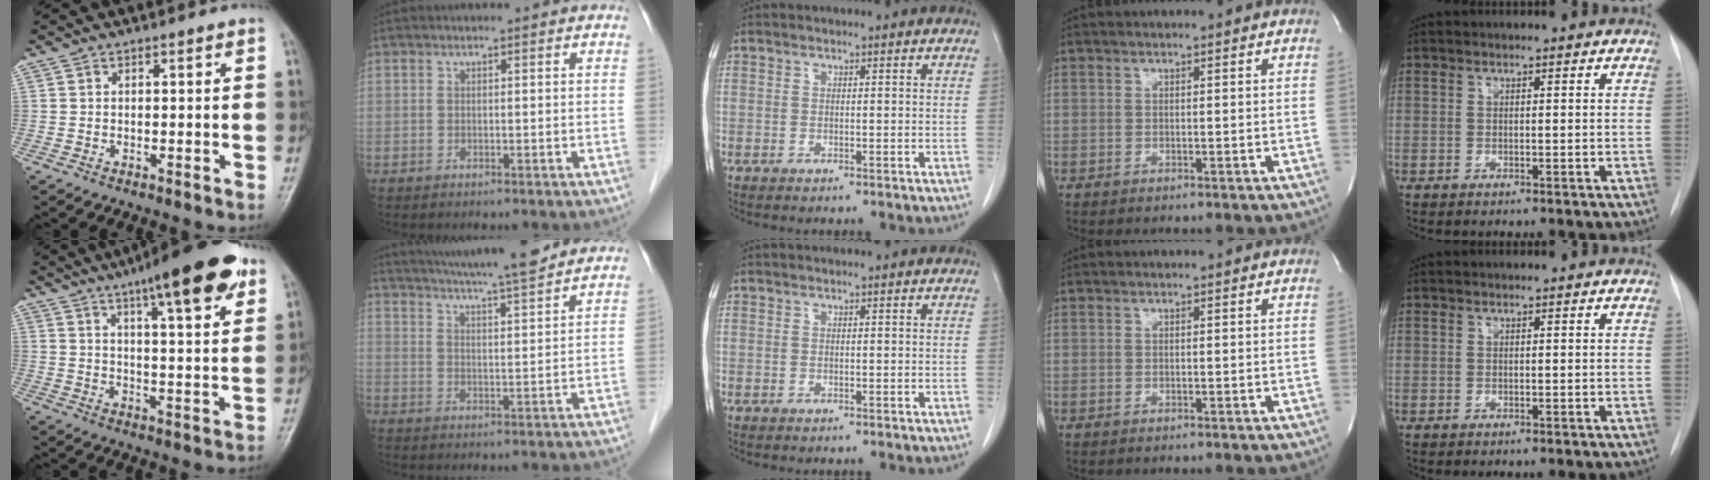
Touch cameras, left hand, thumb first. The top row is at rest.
{"thumb": {"total": 17.2, "force": [10.1, 4.0, 13.4], "torque": [-0.169, -0.031, 0.145]}, "index": {"total": 14.3, "force": [12.7, 0.2, 6.6], "torque": [-0.117, 0.010, 0.188]}}